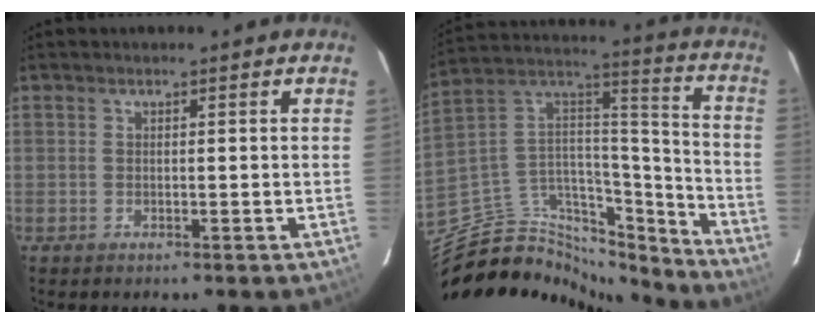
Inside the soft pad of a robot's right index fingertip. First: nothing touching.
{"total": 23.9, "force": [-20.7, 9.0, 7.9], "torque": [-0.151, 0.062, -0.332]}